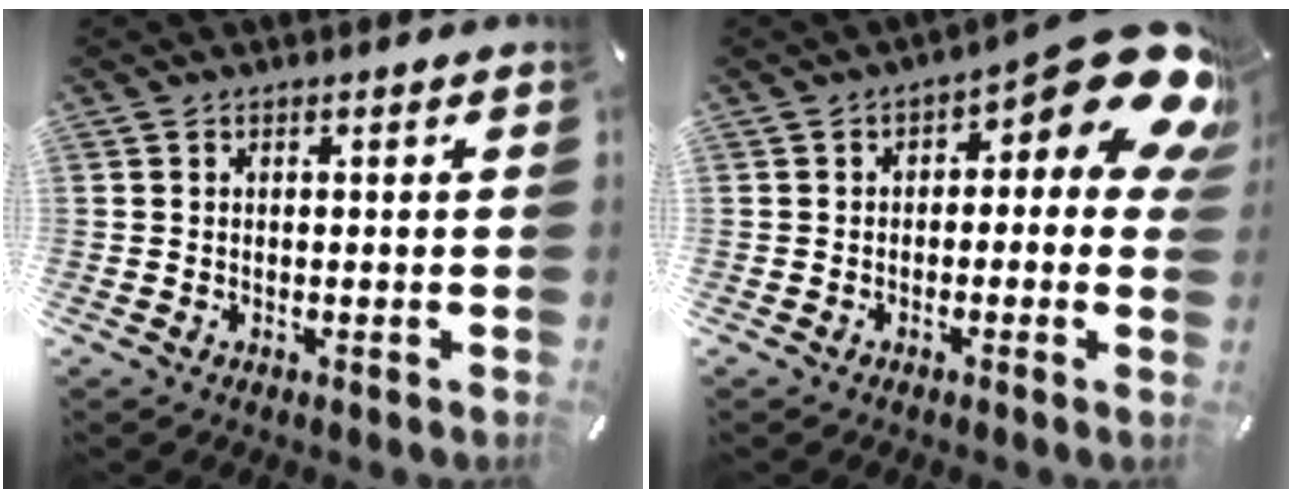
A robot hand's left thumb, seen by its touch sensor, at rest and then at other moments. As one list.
[{"total": 13.6, "force": [5.7, 5.4, 11.1], "torque": [-0.138, -0.049, 0.097]}]